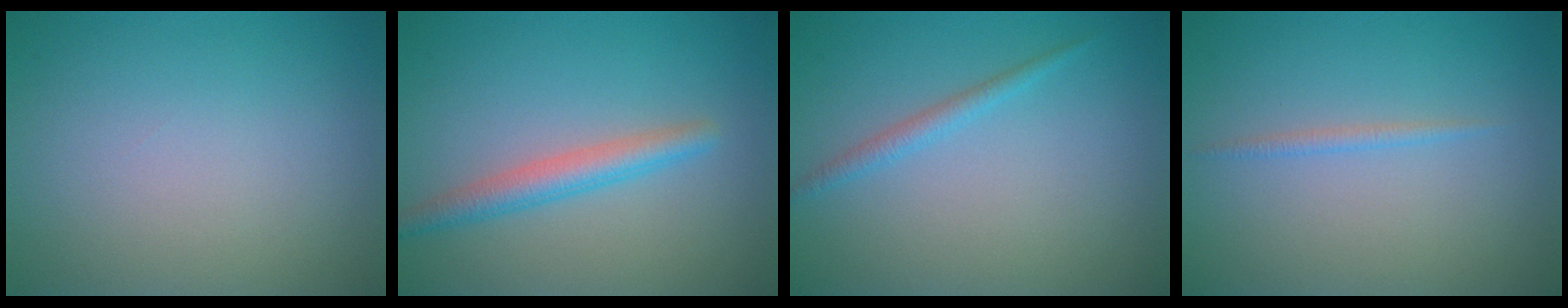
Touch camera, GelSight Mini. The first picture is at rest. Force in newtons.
{"total": 2.8, "press": 2.8, "slide": 0.1}
{"total": 1.3, "press": 1.3, "slide": 0.1}
{"total": 0.8, "press": 0.8, "slide": 0.0}